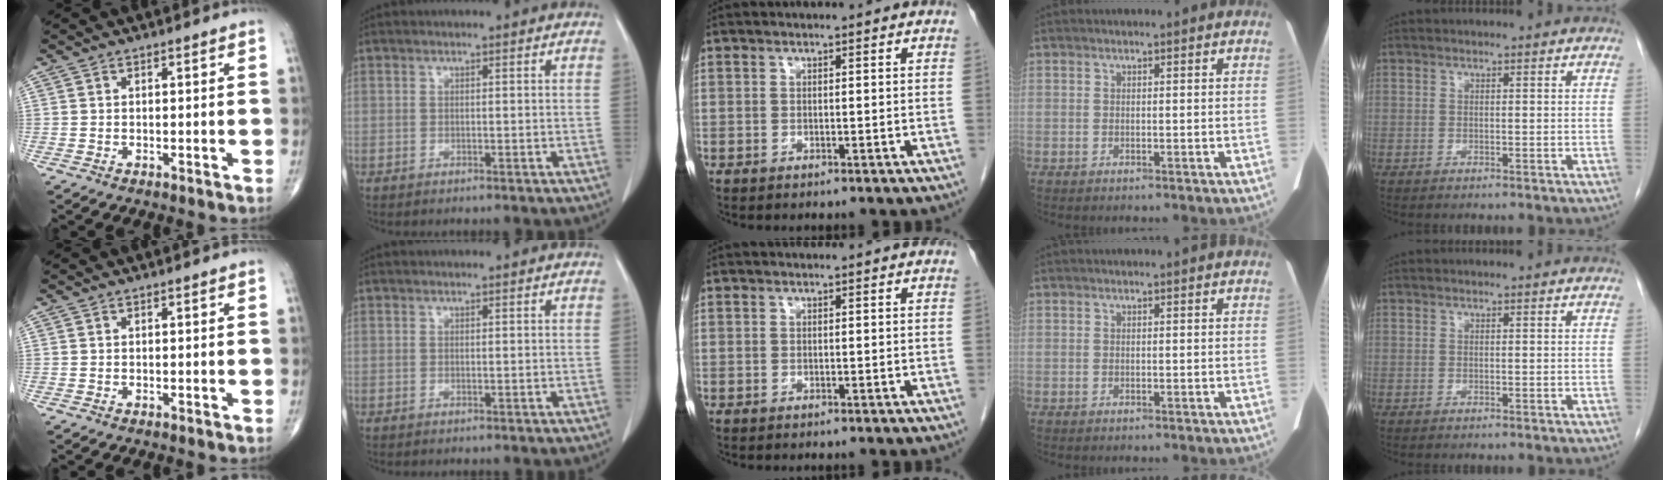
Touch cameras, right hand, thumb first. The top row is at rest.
{}